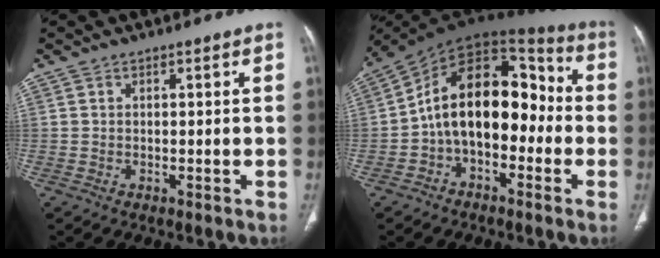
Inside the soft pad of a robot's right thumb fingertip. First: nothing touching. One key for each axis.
{"total": 17.7, "fx": -2.4, "fy": 11.0, "fz": 13.7, "tx": -0.190, "ty": 0.073, "tz": -0.050}